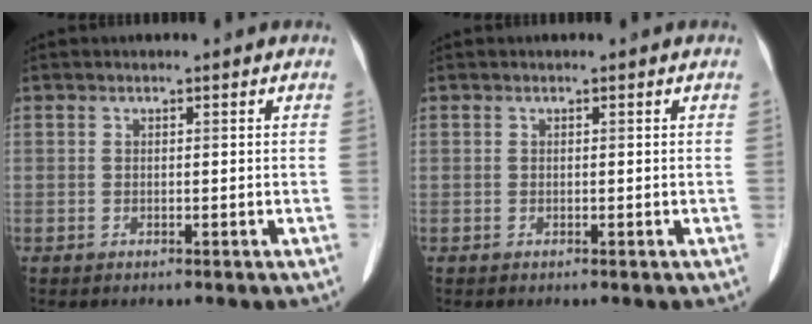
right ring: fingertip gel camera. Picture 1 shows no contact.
{"total": 0.0}